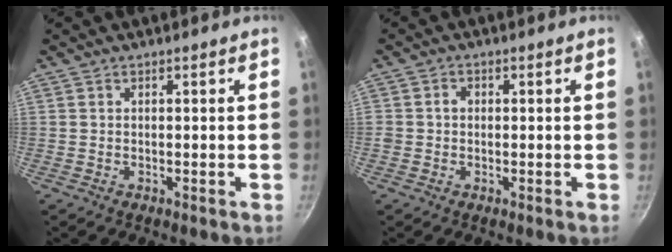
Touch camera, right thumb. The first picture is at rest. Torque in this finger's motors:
{"motor_torque": [0.17, 0.11, 0.48, 0.04, -0.03]}